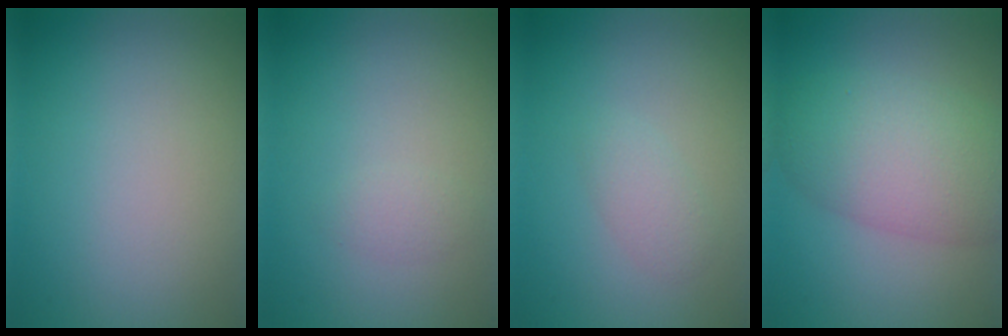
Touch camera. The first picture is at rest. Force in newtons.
{"total": 0.9, "press": 0.9, "slide": 0.0}
{"total": 1.5, "press": 1.5, "slide": 0.0}
{"total": 7.3, "press": 7.3, "slide": 0.3}